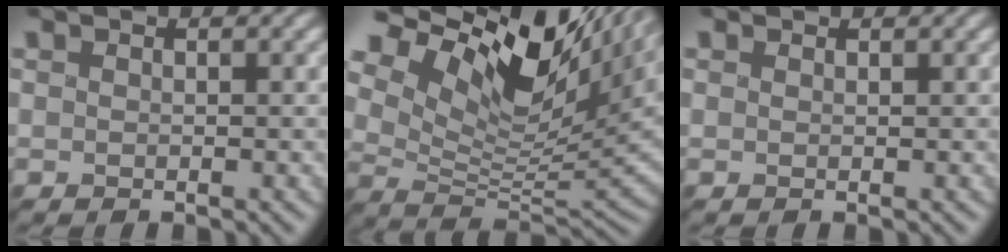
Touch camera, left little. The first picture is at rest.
{"total": 15.1, "force": [8.4, 6.9, 10.5], "torque": [-0.210, 0.037, 0.144]}
{"total": 0.0}